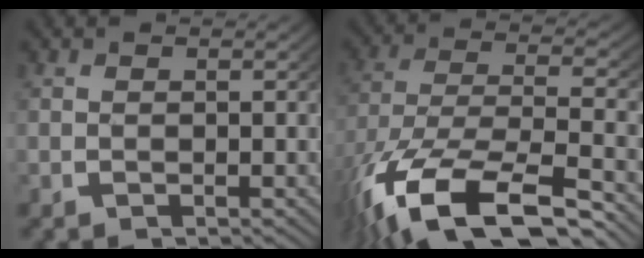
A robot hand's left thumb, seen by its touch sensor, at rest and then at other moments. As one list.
[{"total": 13.3, "force": [-5.5, 6.7, 10.0], "torque": [-0.217, -0.053, -0.054]}]